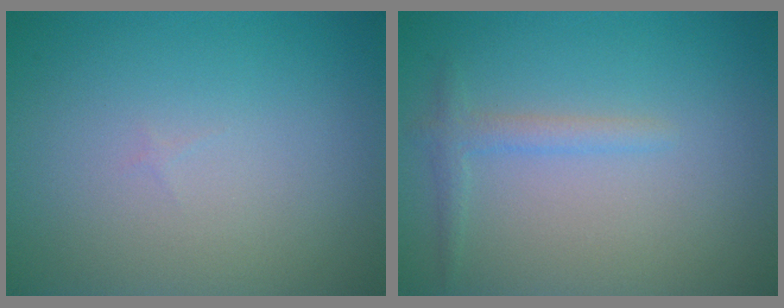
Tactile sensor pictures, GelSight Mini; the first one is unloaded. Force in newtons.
{"total": 1.5, "press": 1.5, "slide": 0.2}